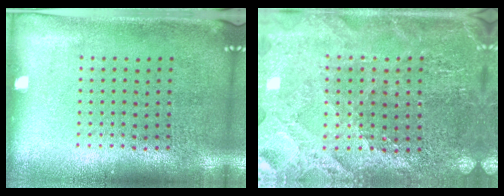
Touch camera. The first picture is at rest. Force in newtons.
{"total": 2.7, "press": 2.7, "slide": 0.3}